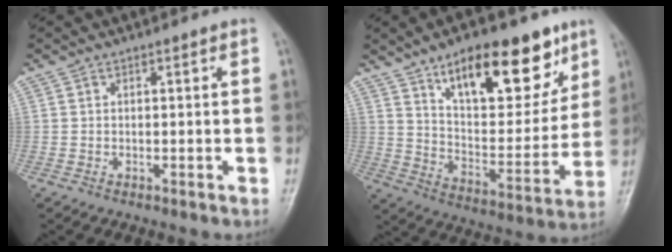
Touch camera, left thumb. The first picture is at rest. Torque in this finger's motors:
{"motor_torque": [0.66, 0.57, 1.57, -1.19, 0.12]}